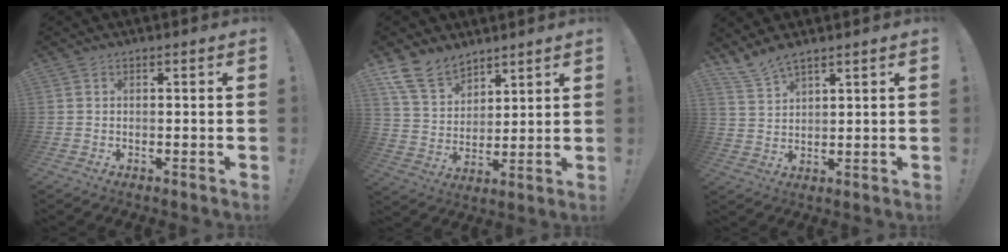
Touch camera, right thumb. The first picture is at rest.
{"total": 12.9, "force": [10.0, 7.0, 4.2], "torque": [-0.091, -0.061, 0.196]}
{"total": 5.7, "force": [5.0, 1.2, 2.4], "torque": [-0.057, -0.025, 0.096]}